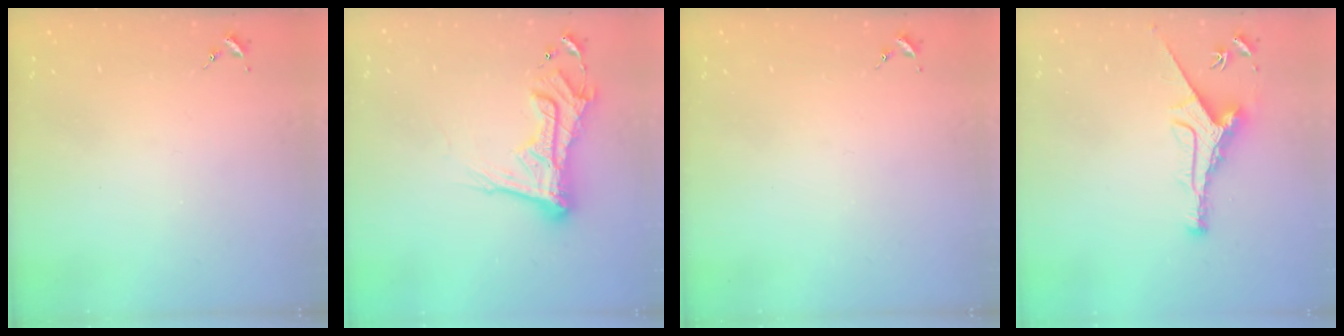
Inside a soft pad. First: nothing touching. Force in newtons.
{"total": 16.7, "press": 16.6, "slide": 1.8}
{"total": 0.0}
{"total": 9.6, "press": 9.6, "slide": 0.3}